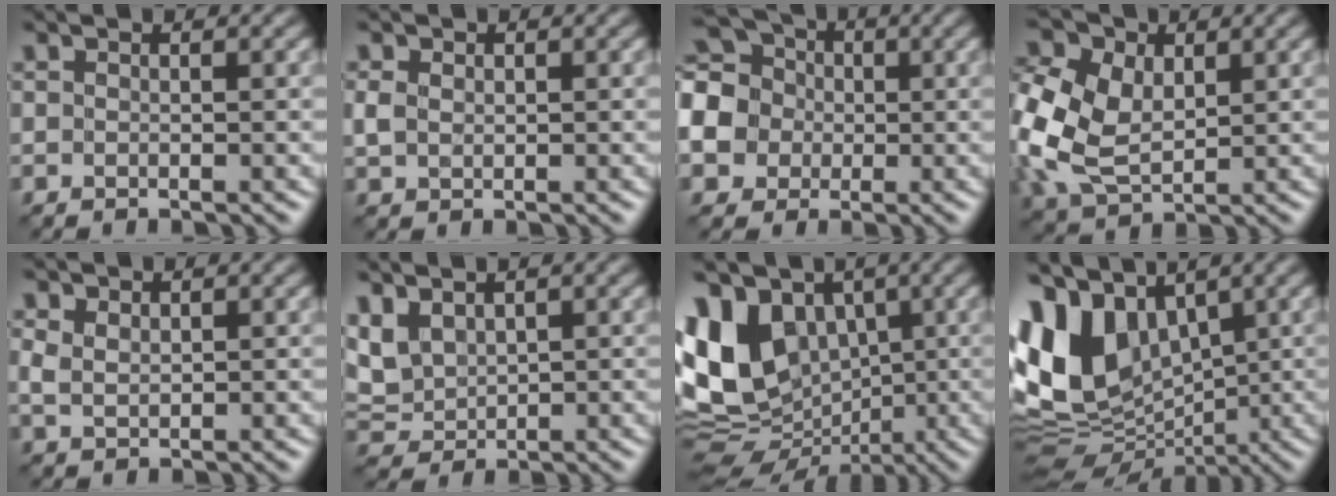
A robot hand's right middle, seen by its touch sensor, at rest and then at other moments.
{"total": 1.7, "force": [0.3, 1.4, 0.9], "torque": [-0.025, 0.003, 0.006]}
{"total": 10.5, "force": [-0.6, 9.5, 4.3], "torque": [-0.132, 0.015, -0.043]}
{"total": 9.0, "force": [1.2, 6.6, 6.1], "torque": [-0.160, 0.005, 0.022]}
{"total": 1.7, "force": [0.8, 1.2, 1.0], "torque": [-0.027, 0.002, 0.018]}
{"total": 4.2, "force": [1.7, 2.9, 2.4], "torque": [-0.072, 0.002, 0.039]}
{"total": 12.7, "force": [0.9, 9.9, 7.8], "torque": [-0.172, 0.008, 0.016]}
{"total": 10.9, "force": [2.6, 7.7, 7.2], "torque": [-0.171, 0.015, 0.039]}